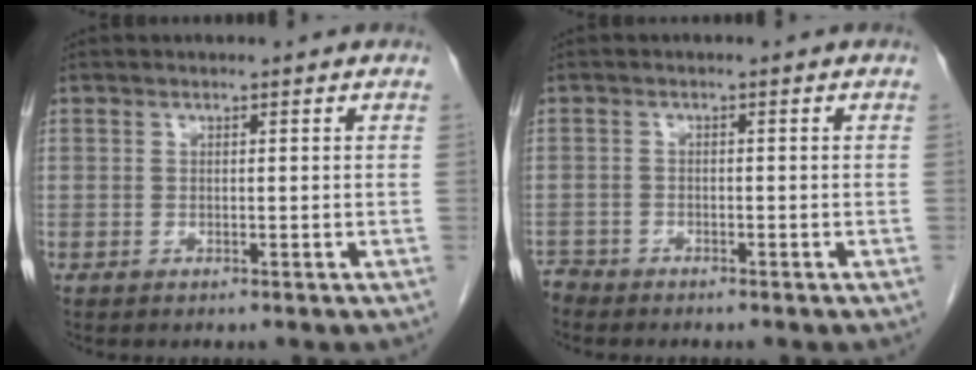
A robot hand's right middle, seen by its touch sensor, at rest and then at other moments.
{"total": 1.7, "force": [-1.6, 0.3, -0.1], "torque": [0.002, -0.005, -0.033]}